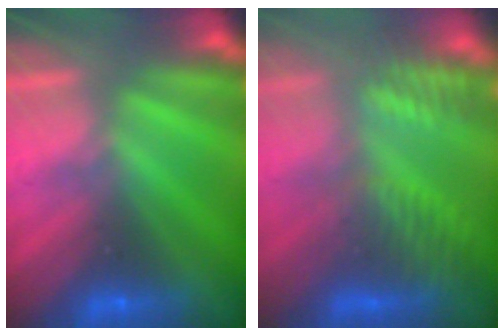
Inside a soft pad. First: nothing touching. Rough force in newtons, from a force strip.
{"total": 4.6}